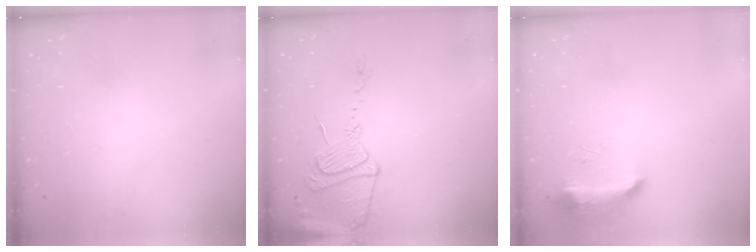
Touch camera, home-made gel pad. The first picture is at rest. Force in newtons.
{"total": 14.1, "press": 14.0, "slide": 1.3}
{"total": 14.4, "press": 9.5, "slide": 10.8}